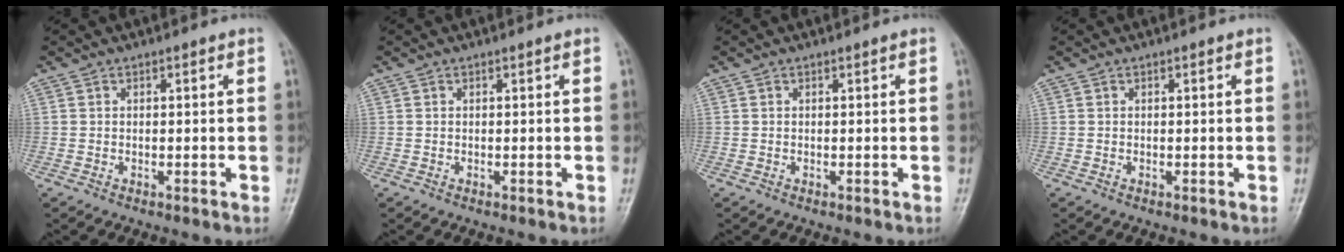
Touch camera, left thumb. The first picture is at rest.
{"total": 0.0}
{"total": 0.0}
{"total": 0.0}